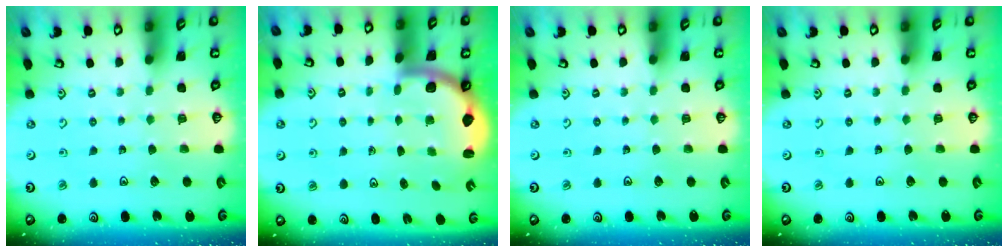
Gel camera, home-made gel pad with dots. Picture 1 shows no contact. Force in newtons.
{"total": 2.0, "press": 1.9, "slide": 0.5}
{"total": 0.0}
{"total": 0.0}